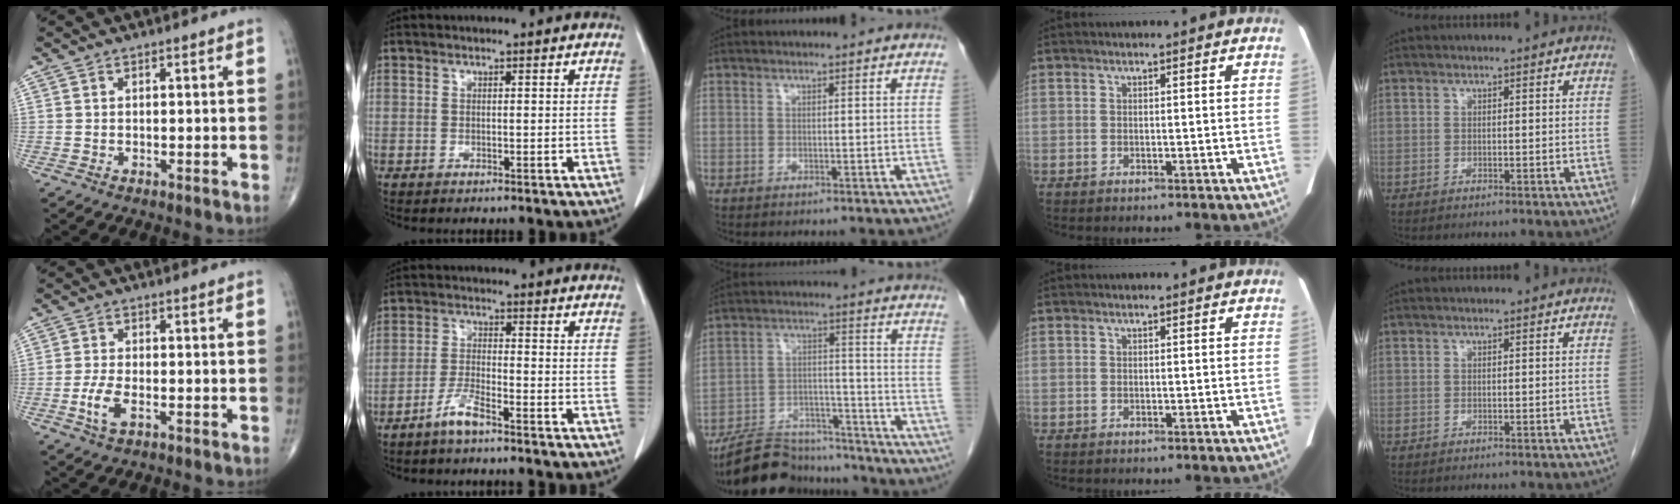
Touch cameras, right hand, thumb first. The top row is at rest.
{"thumb": {"total": 4.4, "force": [-1.5, 1.9, 3.7], "torque": [-0.084, 0.003, -0.028]}, "index": {"total": 4.3, "force": [-3.2, 0.6, 2.7], "torque": [-0.062, -0.003, -0.062]}, "middle": {"total": 14.2, "force": [-13.2, 4.1, 3.5], "torque": [-0.049, 0.023, -0.206]}}